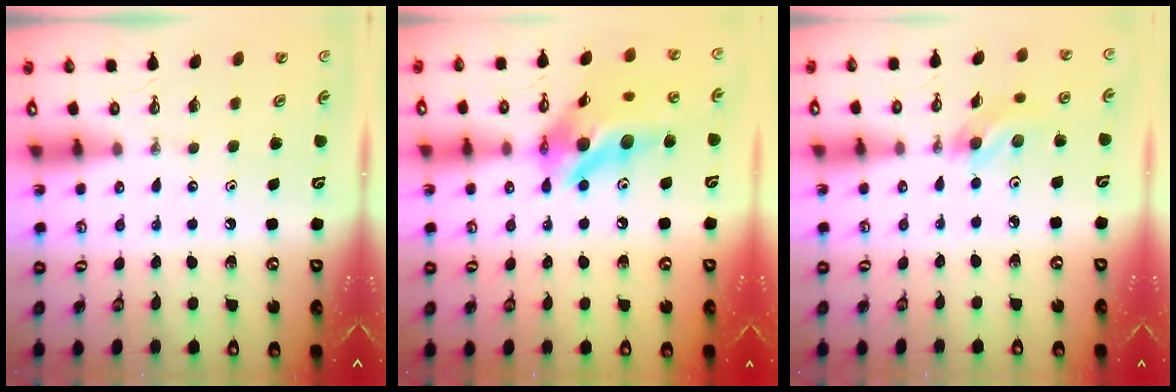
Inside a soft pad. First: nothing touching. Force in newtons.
{"total": 16.5, "press": 16.2, "slide": 3.4}
{"total": 6.5, "press": 6.2, "slide": 2.0}